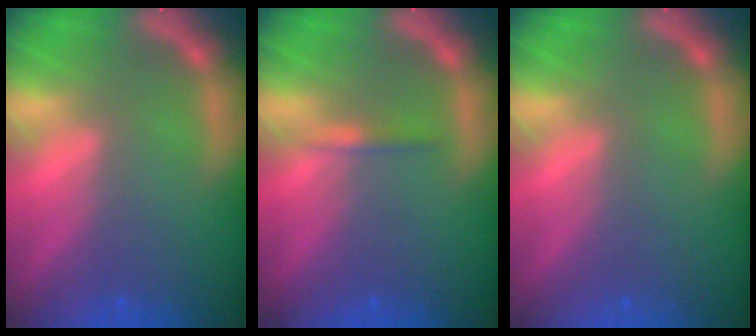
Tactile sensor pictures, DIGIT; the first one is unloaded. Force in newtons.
{"total": 0.9}
{"total": 0.0}